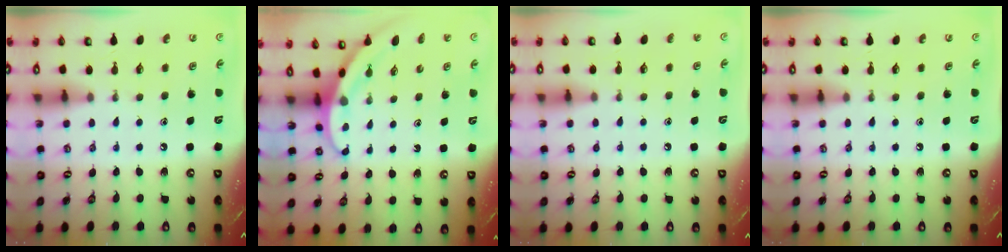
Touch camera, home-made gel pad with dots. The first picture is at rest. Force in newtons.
{"total": 3.2, "press": 3.2, "slide": 0.2}
{"total": 2.7, "press": 2.6, "slide": 0.7}
{"total": 0.0}